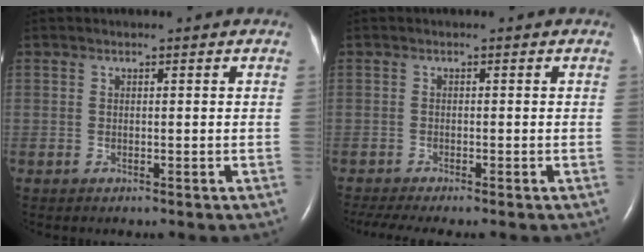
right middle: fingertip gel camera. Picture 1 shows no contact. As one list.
[{"total": 4.4, "force": [-3.6, -0.2, 2.5], "torque": [-0.044, -0.008, -0.061]}]